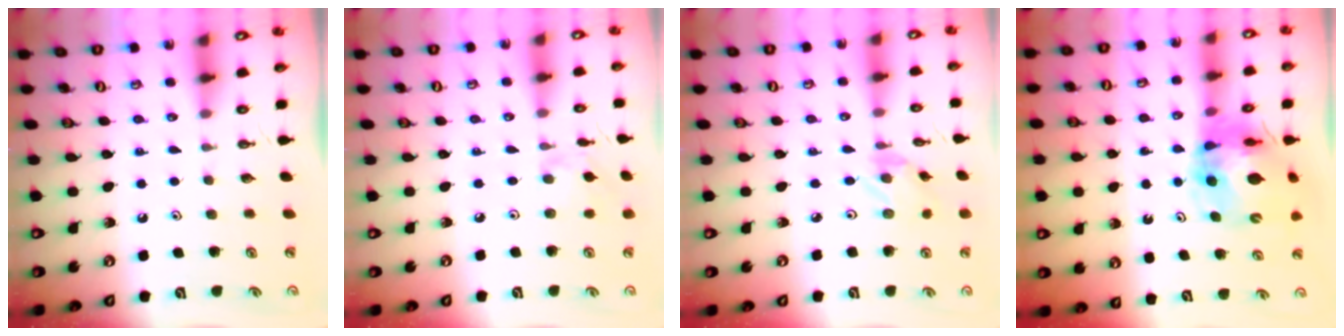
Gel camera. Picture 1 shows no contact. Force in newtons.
{"total": 3.0, "press": 2.9, "slide": 0.5}
{"total": 1.3, "press": 1.3, "slide": 0.0}
{"total": 14.2, "press": 14.1, "slide": 1.7}